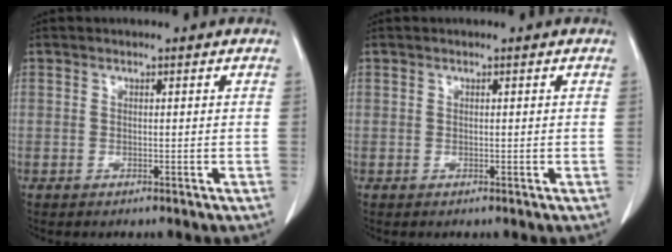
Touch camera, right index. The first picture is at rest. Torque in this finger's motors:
{"motor_torque": [-0.12, 0.08, 0.02, 0.01]}